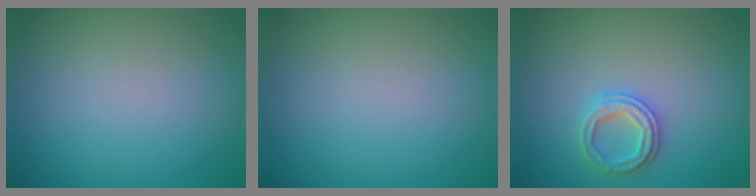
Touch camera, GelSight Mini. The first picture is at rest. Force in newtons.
{"total": 0.0}
{"total": 2.4, "press": 2.4, "slide": 0.2}